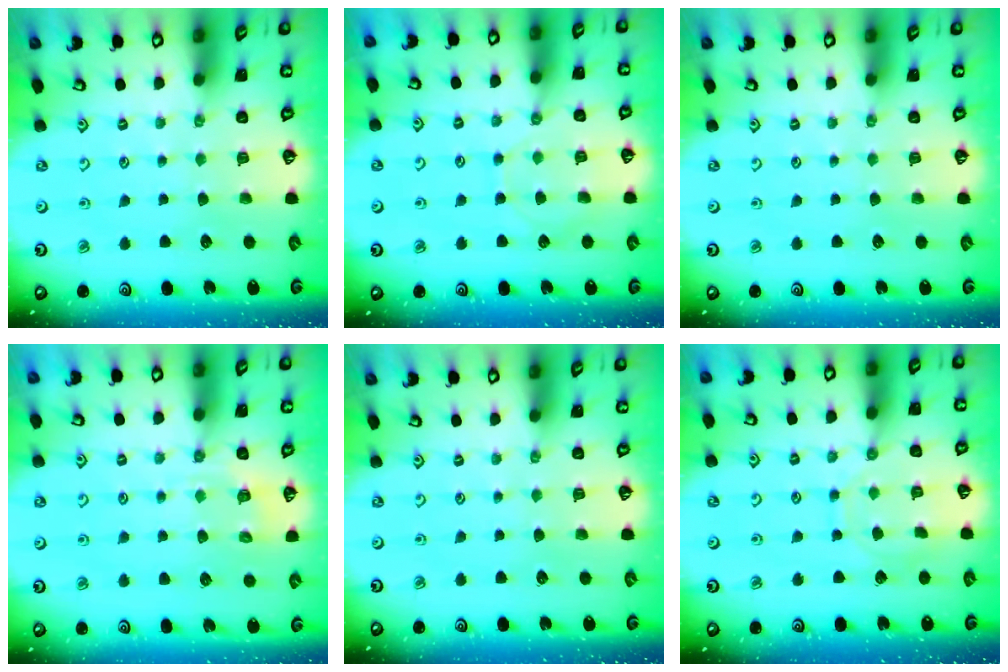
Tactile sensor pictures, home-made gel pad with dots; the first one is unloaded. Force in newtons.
{"total": 7.0, "press": 6.9, "slide": 0.7}
{"total": 0.0}
{"total": 5.8, "press": 5.7, "slide": 1.2}
{"total": 0.0}
{"total": 9.2, "press": 9.2, "slide": 0.9}